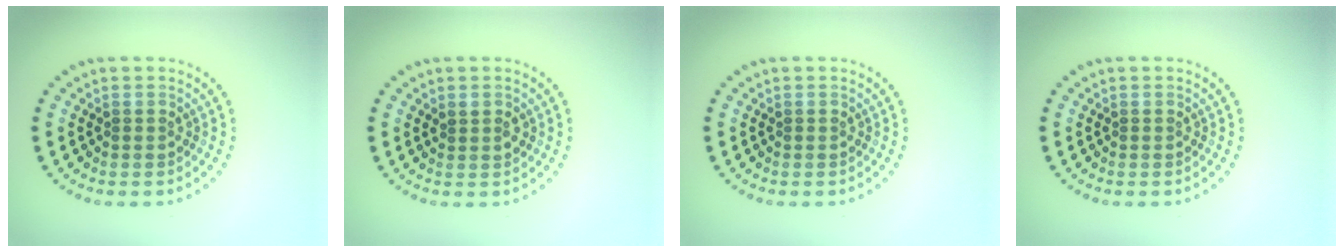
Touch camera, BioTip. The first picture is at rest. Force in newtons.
{"total": 1.2, "press": 1.1, "slide": 0.4}
{"total": 0.0}
{"total": 0.0}